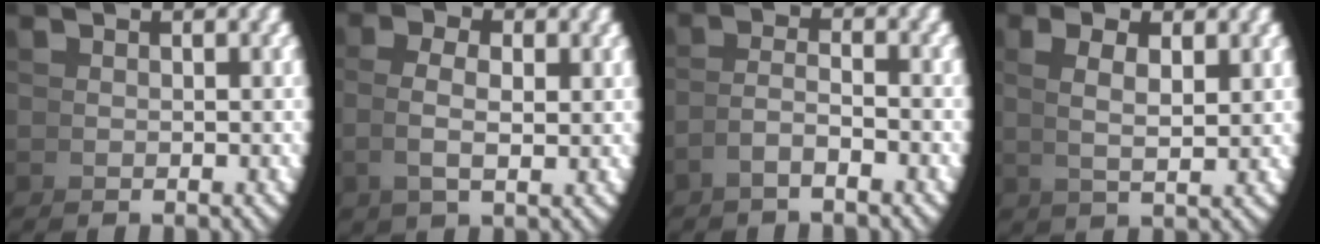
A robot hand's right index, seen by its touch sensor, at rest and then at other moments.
{"total": 1.9, "force": [0.7, 0.1, 1.8], "torque": [-0.034, -0.001, 0.021]}
{"total": 2.0, "force": [-1.1, -0.3, 1.6], "torque": [-0.024, -0.002, -0.019]}
{"total": 2.8, "force": [1.7, 0.0, 2.3], "torque": [-0.034, 0.005, 0.036]}